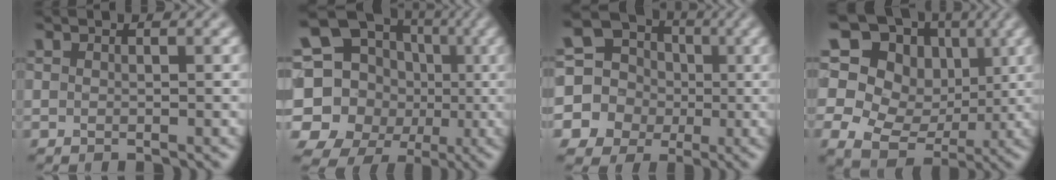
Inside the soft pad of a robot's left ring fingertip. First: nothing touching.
{"total": 19.3, "force": [-1.4, 17.8, 7.2], "torque": [-0.159, -0.001, -0.055]}
{"total": 14.2, "force": [-1.2, 13.5, 3.9], "torque": [-0.121, -0.003, -0.055]}
{"total": 14.5, "force": [4.1, 12.3, 6.5], "torque": [-0.157, 0.045, 0.054]}